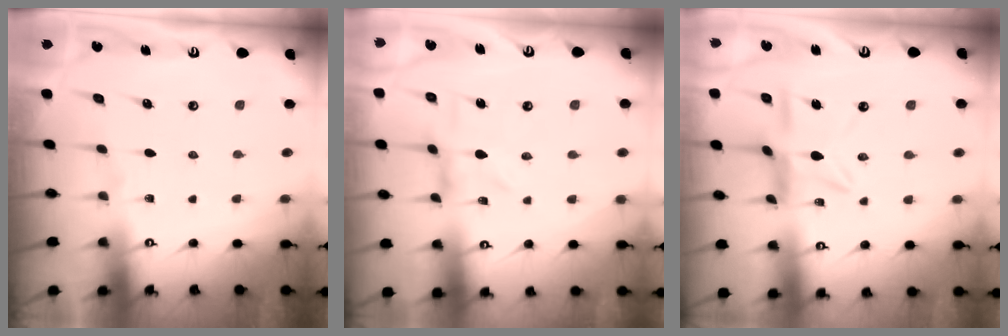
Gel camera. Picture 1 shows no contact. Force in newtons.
{"total": 1.8, "press": 1.8, "slide": 0.3}
{"total": 8.1, "press": 8.1, "slide": 0.7}